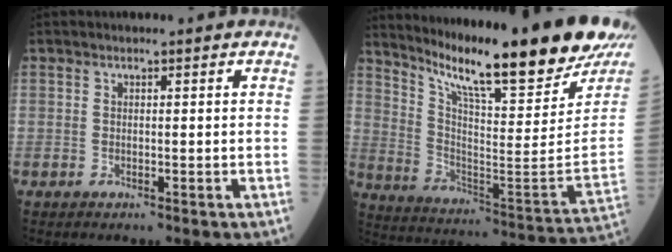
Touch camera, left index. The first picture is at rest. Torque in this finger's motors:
{"motor_torque": [0.35, -0.54, 0.89, 0.21]}